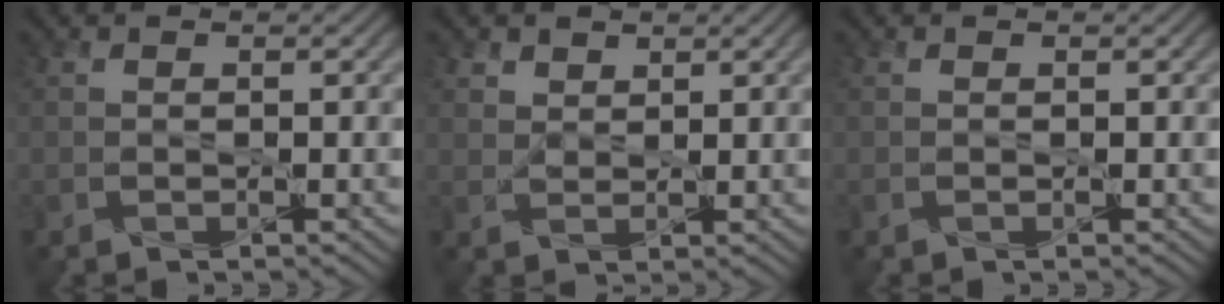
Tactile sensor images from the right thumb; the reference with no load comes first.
{"total": 2.2, "force": [1.5, 1.4, 0.6], "torque": [-0.019, -0.004, 0.035]}
{"total": 0.0}